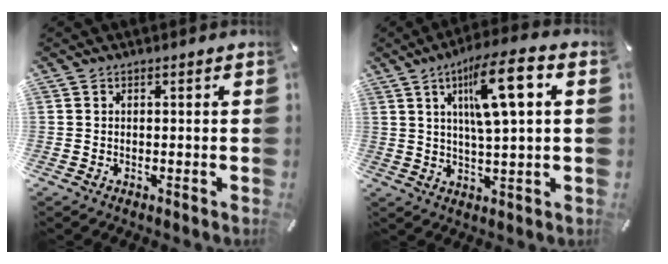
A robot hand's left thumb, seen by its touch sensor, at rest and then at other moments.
{"total": 13.1, "force": [4.6, 3.0, 11.9], "torque": [-0.194, -0.004, 0.073]}